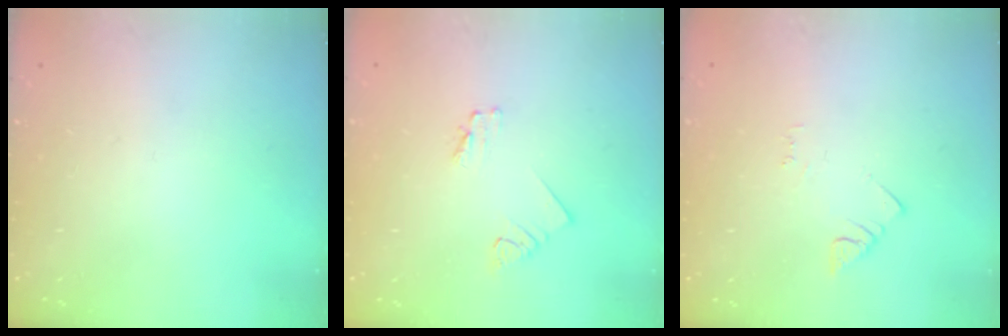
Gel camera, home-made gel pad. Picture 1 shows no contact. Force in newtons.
{"total": 1.7, "press": 1.7, "slide": 0.3}
{"total": 1.5, "press": 1.5, "slide": 0.3}